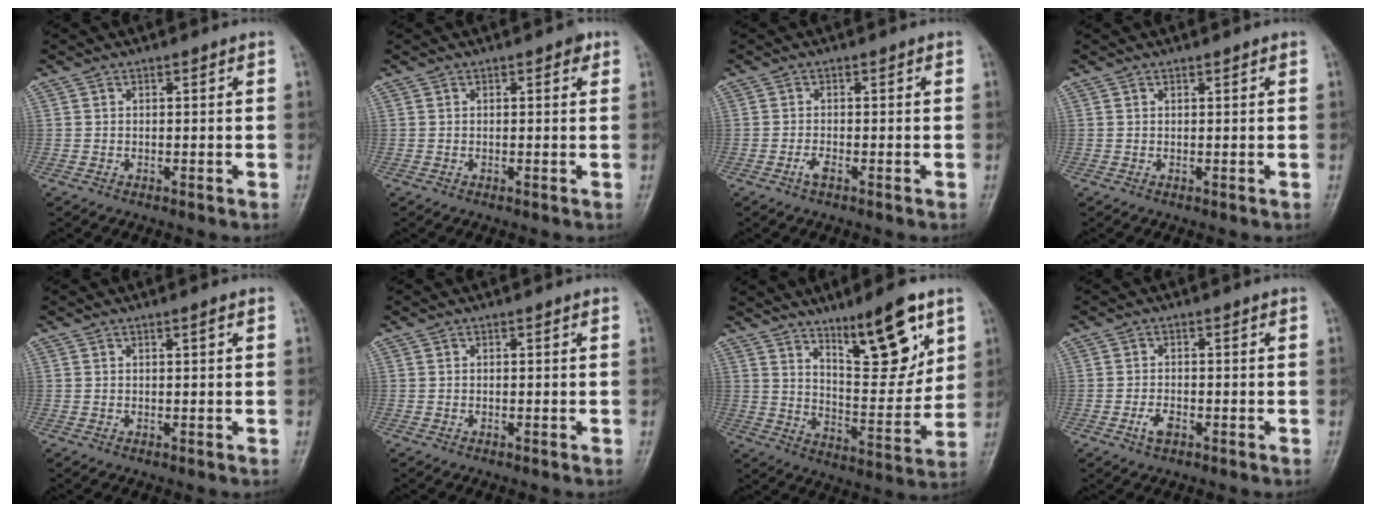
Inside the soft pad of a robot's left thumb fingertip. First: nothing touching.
{"total": 1.4, "force": [0.6, 0.7, 1.0], "torque": [-0.005, 0.000, 0.006]}
{"total": 1.4, "force": [-0.8, 0.4, 1.1], "torque": [-0.026, 0.002, -0.017]}
{"total": 0.0}
{"total": 0.7, "force": [0.3, 0.0, 0.6], "torque": [-0.009, 0.000, 0.006]}
{"total": 0.0}
{"total": 15.6, "force": [9.0, 4.5, 11.9], "torque": [-0.148, -0.061, 0.153]}
{"total": 2.3, "force": [-1.1, 1.2, 1.7], "torque": [-0.035, 0.005, -0.020]}